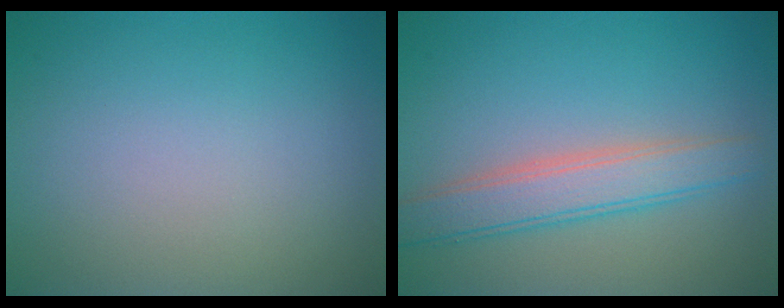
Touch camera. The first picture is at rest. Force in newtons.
{"total": 4.1, "press": 4.1, "slide": 0.4}